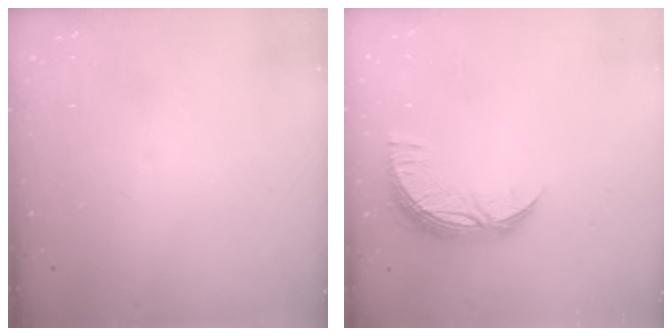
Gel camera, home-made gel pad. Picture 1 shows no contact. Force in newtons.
{"total": 10.0, "press": 10.0, "slide": 0.5}